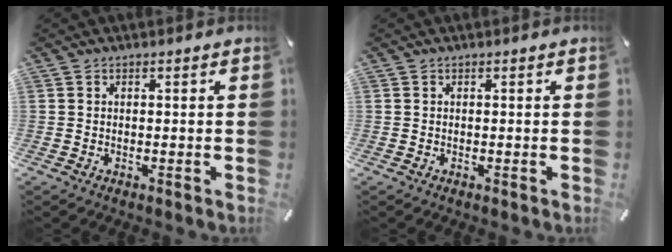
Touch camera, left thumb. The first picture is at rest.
{"total": 0.0}